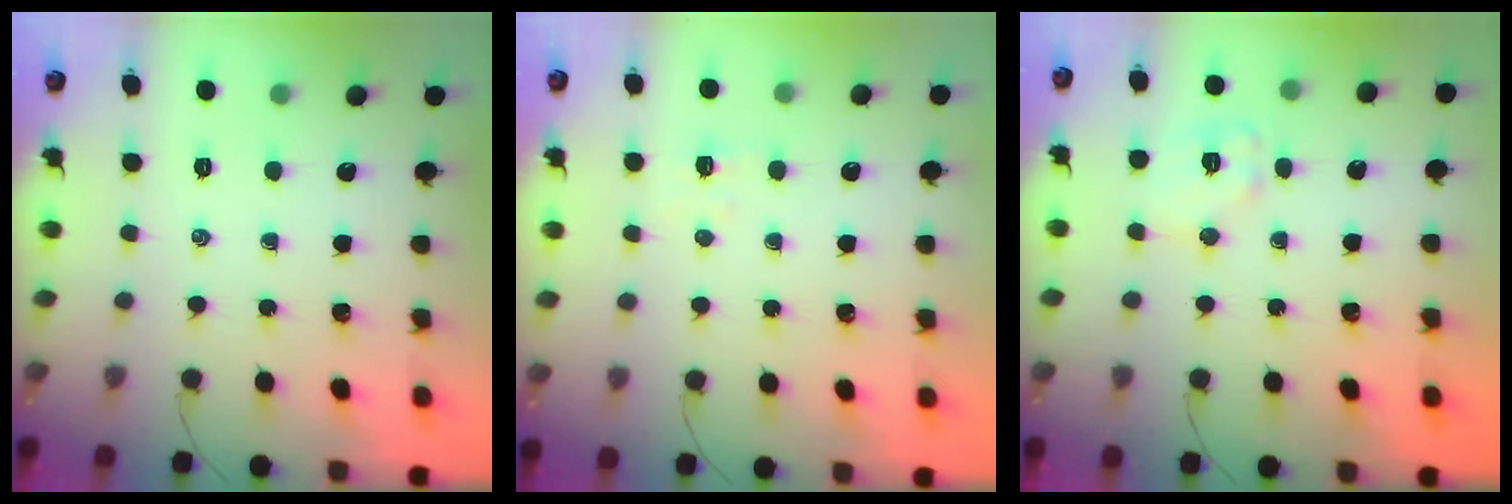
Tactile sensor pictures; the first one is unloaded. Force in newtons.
{"total": 2.9, "press": 2.8, "slide": 0.8}
{"total": 9.0, "press": 8.9, "slide": 1.0}